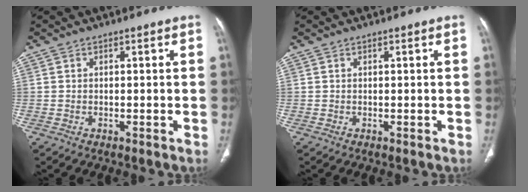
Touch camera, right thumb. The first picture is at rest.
{"total": 0.0}